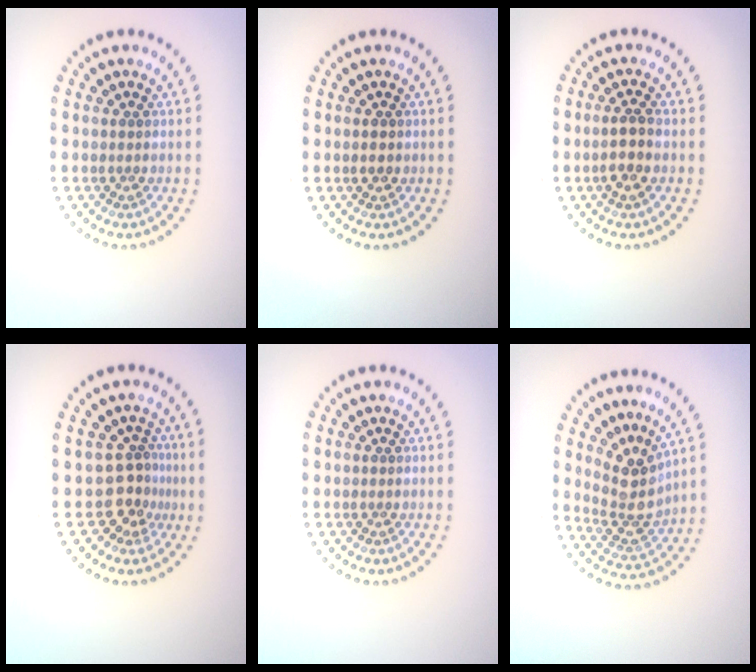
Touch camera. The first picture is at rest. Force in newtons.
{"total": 1.2, "press": 1.2, "slide": 0.2}
{"total": 2.3, "press": 2.2, "slide": 0.8}
{"total": 2.9, "press": 2.2, "slide": 1.9}
{"total": 0.0}
{"total": 3.8, "press": 2.7, "slide": 2.6}